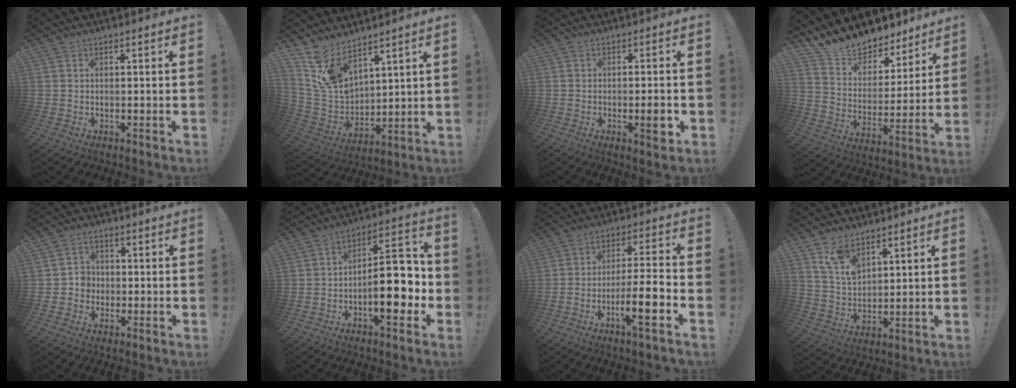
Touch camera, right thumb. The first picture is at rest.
{"total": 11.3, "force": [9.2, 5.2, 4.2], "torque": [-0.103, -0.073, 0.179]}
{"total": 4.4, "force": [-1.5, 0.7, 4.0], "torque": [-0.056, 0.002, -0.024]}
{"total": 13.4, "force": [12.2, 5.2, 2.2], "torque": [-0.055, -0.107, 0.222]}
{"total": 4.5, "force": [-1.4, 4.1, 1.4], "torque": [-0.020, 0.012, -0.025]}
{"total": 16.4, "force": [-4.2, 7.0, 14.2], "torque": [-0.194, 0.028, -0.062]}
{"total": 13.3, "force": [-5.8, 2.4, 11.7], "torque": [-0.185, 0.020, -0.097]}
{"total": 9.0, "force": [6.7, 4.6, 3.9], "torque": [-0.081, -0.033, 0.131]}